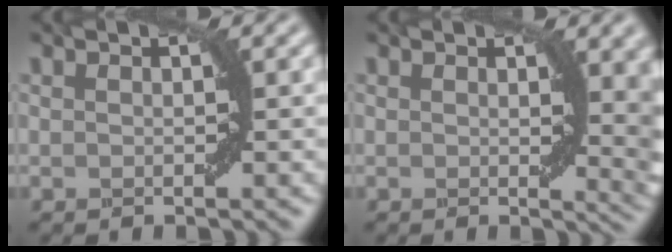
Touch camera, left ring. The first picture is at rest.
{"total": 6.0, "force": [1.2, 2.2, 5.5], "torque": [-0.044, -0.006, 0.022]}